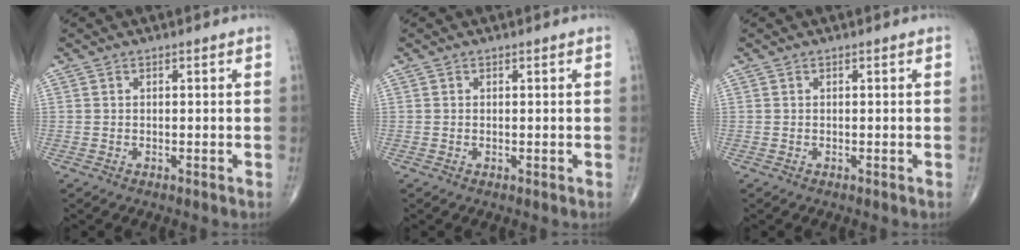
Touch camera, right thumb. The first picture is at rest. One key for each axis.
{"total": 0.0}
{"total": 0.0}